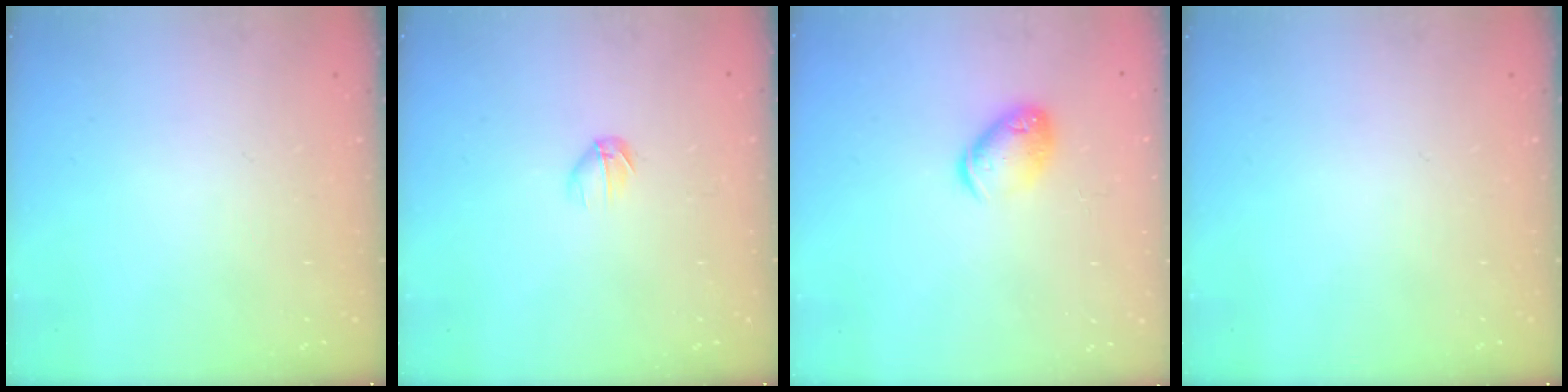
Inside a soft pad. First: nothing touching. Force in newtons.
{"total": 3.6, "press": 3.4, "slide": 1.0}
{"total": 8.4, "press": 8.3, "slide": 1.5}
{"total": 0.0}